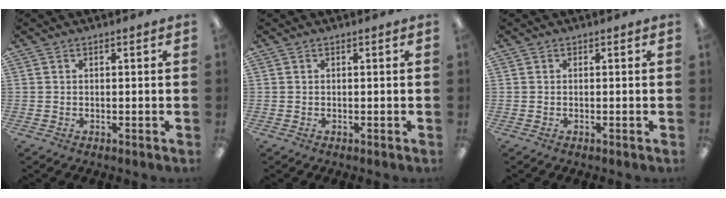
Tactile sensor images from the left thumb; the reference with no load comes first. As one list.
[{"total": 0.0}, {"total": 0.0}]